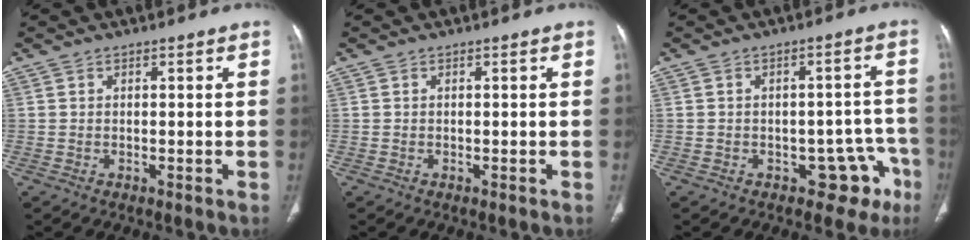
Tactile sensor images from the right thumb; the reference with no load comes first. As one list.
[{"total": 0.0}, {"total": 7.1, "force": [-3.8, 4.8, 3.6], "torque": [0.003, 0.041, -0.043]}]